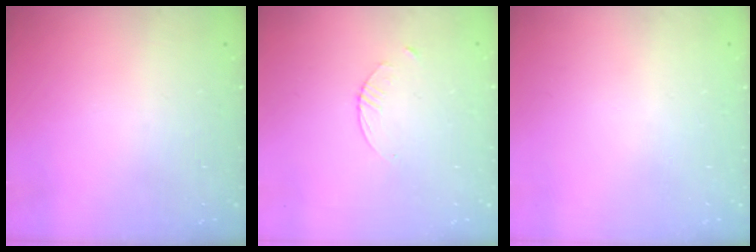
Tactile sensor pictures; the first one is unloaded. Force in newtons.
{"total": 1.5, "press": 1.5, "slide": 0.2}
{"total": 0.0}